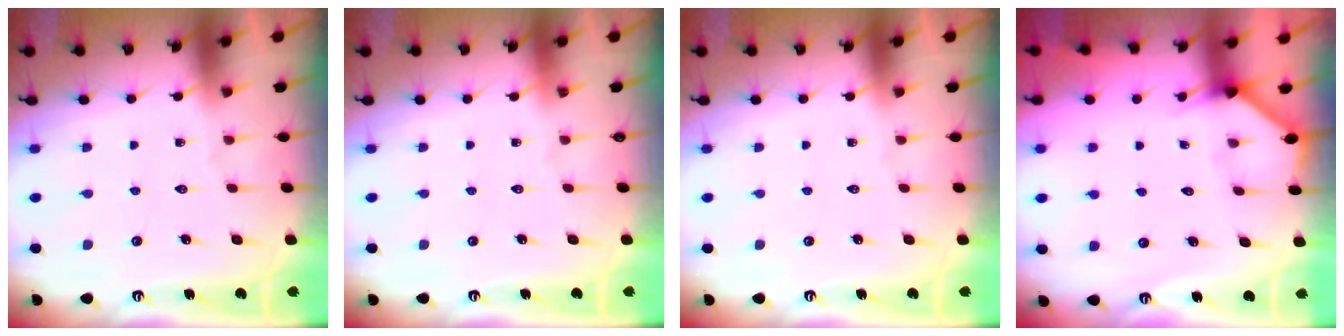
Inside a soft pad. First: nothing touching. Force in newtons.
{"total": 0.0}
{"total": 0.0}
{"total": 2.2, "press": 2.2, "slide": 0.2}